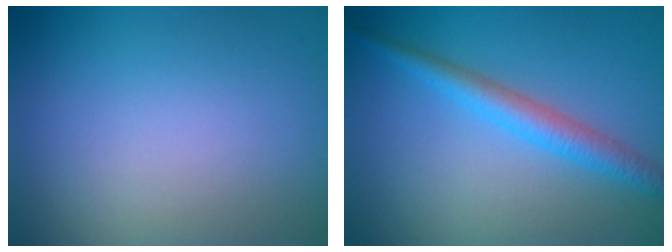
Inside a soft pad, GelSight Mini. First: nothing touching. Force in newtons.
{"total": 3.1, "press": 3.1, "slide": 0.1}